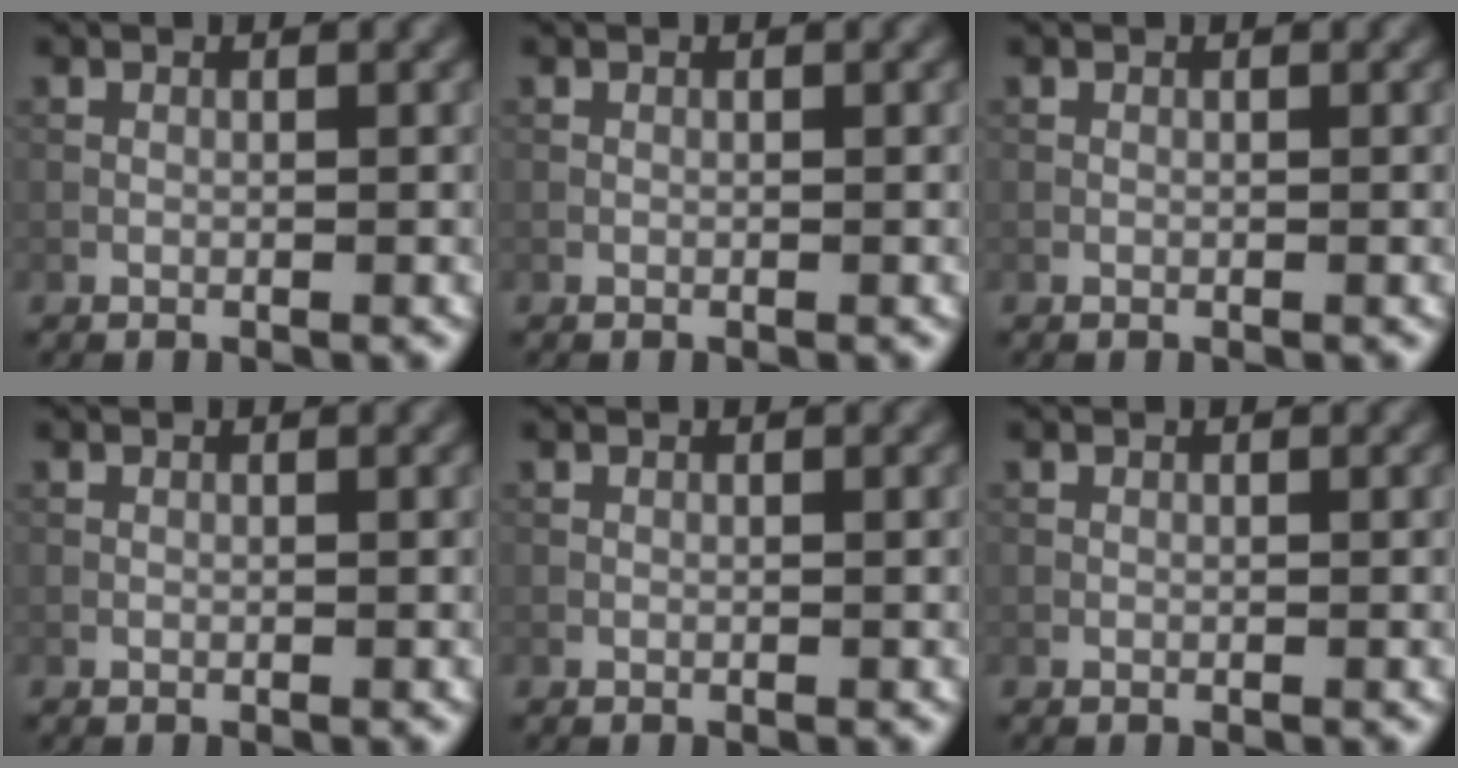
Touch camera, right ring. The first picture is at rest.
{"total": 0.0}
{"total": 0.0}
{"total": 0.0}
{"total": 0.0}
{"total": 0.0}